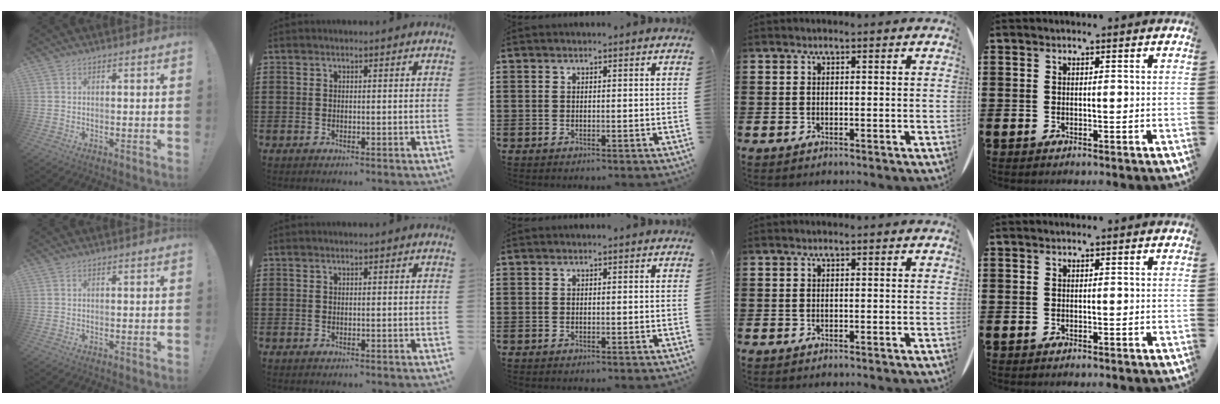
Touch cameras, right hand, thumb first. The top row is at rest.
{}